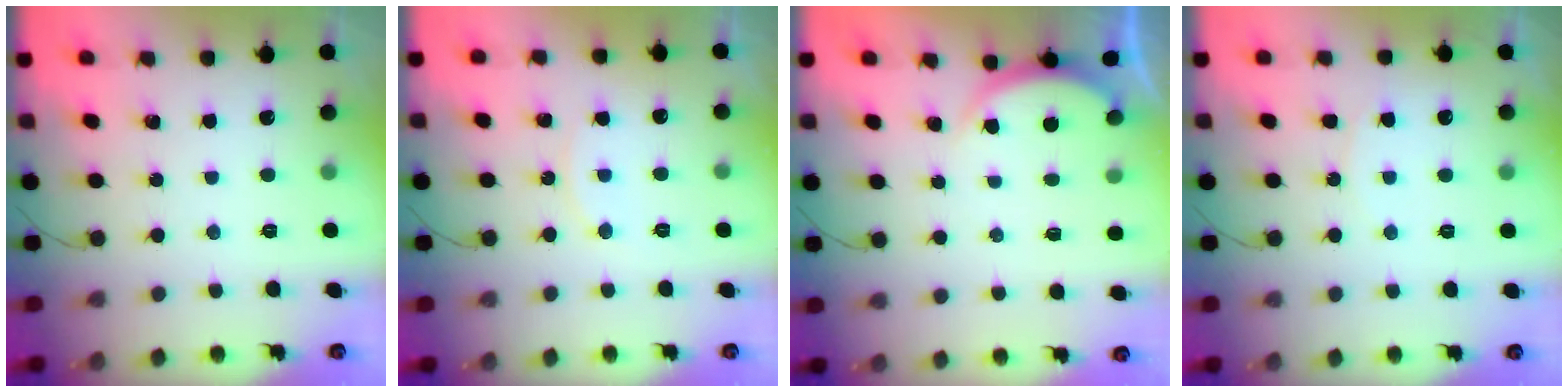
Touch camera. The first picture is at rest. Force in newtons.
{"total": 5.2, "press": 5.2, "slide": 0.2}
{"total": 2.1, "press": 2.0, "slide": 0.5}
{"total": 3.9, "press": 3.8, "slide": 0.5}